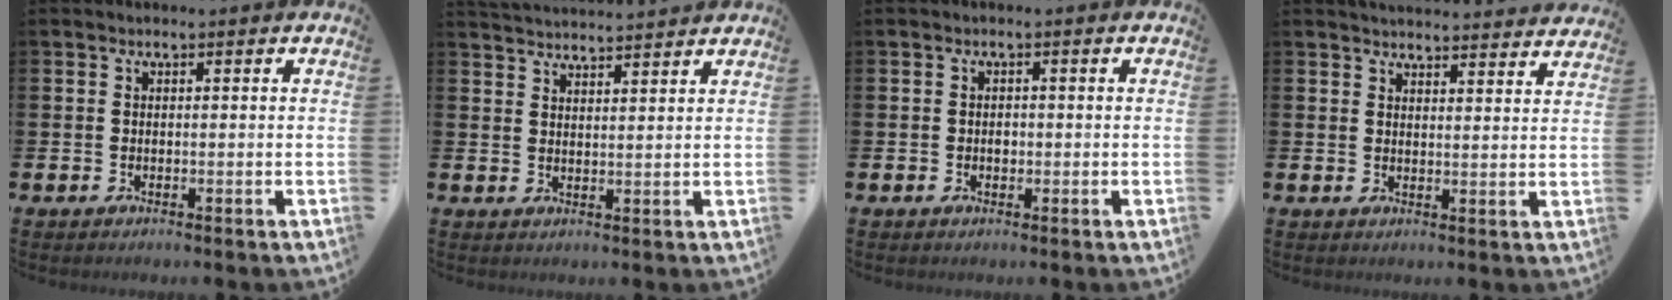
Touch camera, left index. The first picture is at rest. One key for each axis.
{"total": 3.5, "fx": 3.5, "fy": -0.1, "fz": -0.1, "tx": -0.006, "ty": -0.024, "tz": 0.064}
{"total": 1.0, "fx": -0.1, "fy": 0.8, "fz": 0.6, "tx": -0.004, "ty": 0.001, "tz": -0.005}
{"total": 4.0, "fx": 4.0, "fy": 0.2, "fz": 0.1, "tx": -0.001, "ty": -0.029, "tz": 0.072}